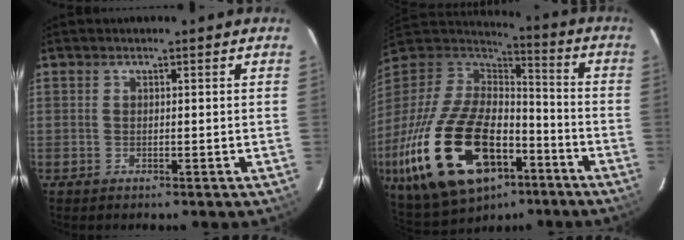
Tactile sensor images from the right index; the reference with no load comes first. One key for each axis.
{"total": 30.7, "fx": -13.6, "fy": 16.4, "fz": 22.1, "tx": -0.466, "ty": -0.034, "tz": -0.216}